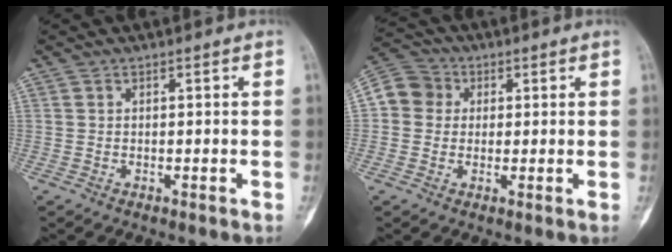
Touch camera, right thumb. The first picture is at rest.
{"total": 7.8, "force": [1.0, 7.3, 2.8], "torque": [-0.034, 0.014, 0.008]}